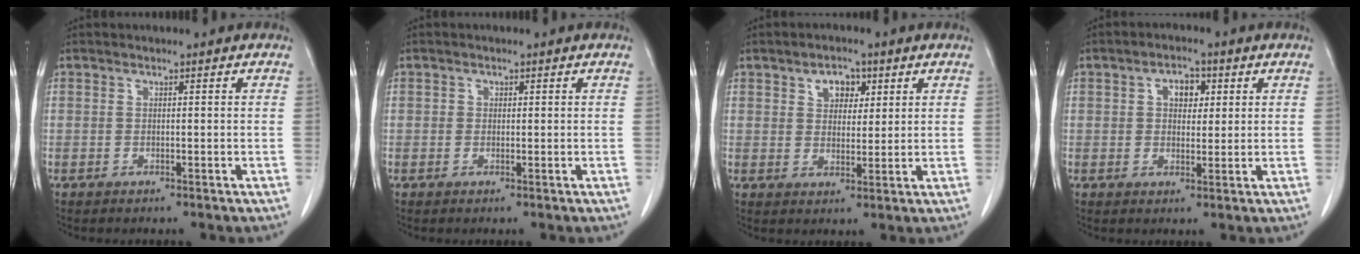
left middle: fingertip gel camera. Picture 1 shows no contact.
{"total": 0.6, "force": [0.2, 0.6, 0.2], "torque": [0.001, 0.000, 0.001]}
{"total": 4.2, "force": [2.1, 2.7, 2.5], "torque": [-0.038, 0.006, 0.034]}
{"total": 4.0, "force": [1.3, 2.5, 2.8], "torque": [-0.045, 0.010, 0.022]}